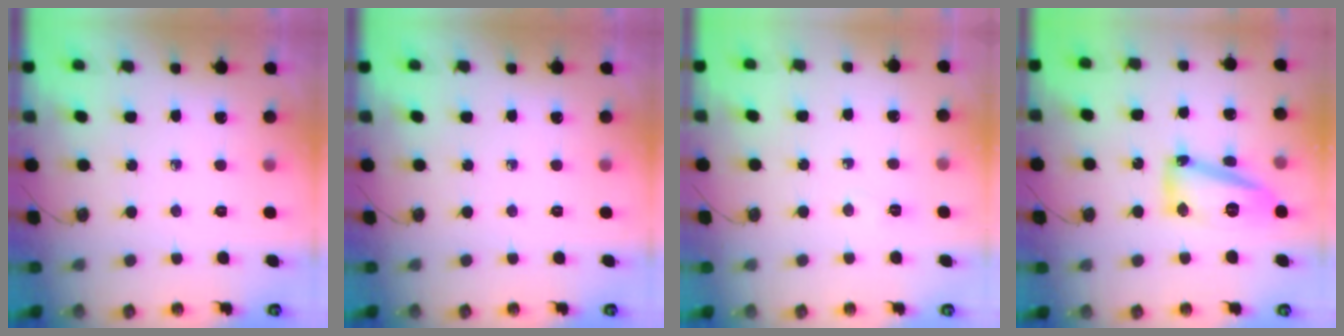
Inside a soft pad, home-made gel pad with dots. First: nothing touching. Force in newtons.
{"total": 0.0}
{"total": 3.7, "press": 3.6, "slide": 0.5}
{"total": 18.4, "press": 15.6, "slide": 9.7}